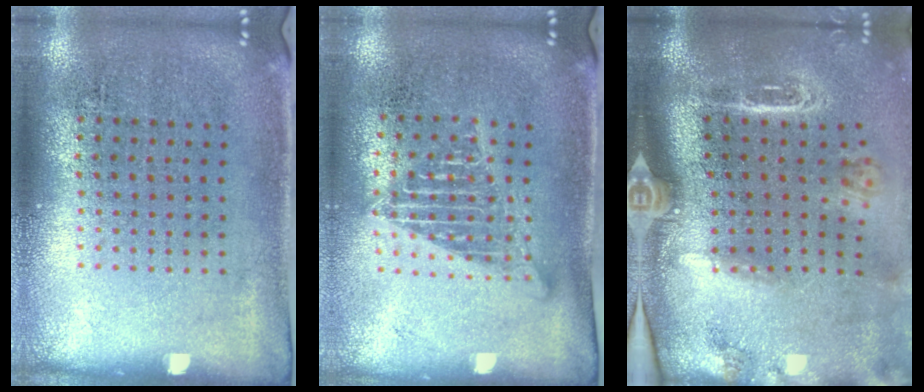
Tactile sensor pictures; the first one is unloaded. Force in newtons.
{"total": 1.6, "press": 1.3, "slide": 0.9}
{"total": 3.0, "press": 2.1, "slide": 2.1}